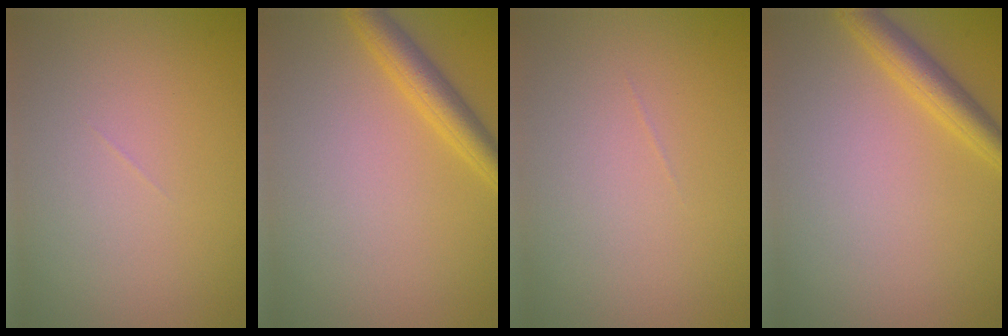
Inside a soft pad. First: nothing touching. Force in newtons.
{"total": 3.1, "press": 3.1, "slide": 0.2}
{"total": 0.0}
{"total": 3.0, "press": 3.0, "slide": 0.2}